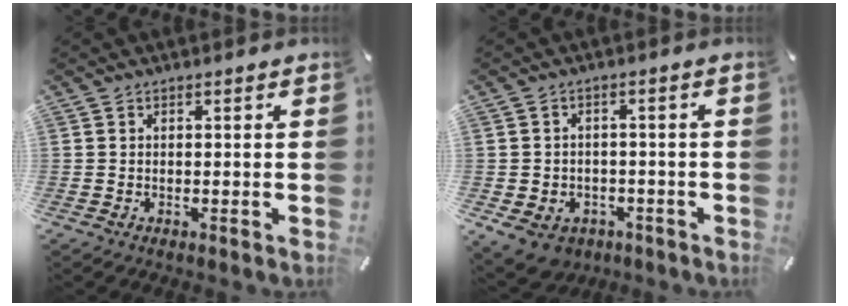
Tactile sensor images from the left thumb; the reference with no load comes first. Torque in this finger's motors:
{"motor_torque": [0.60, 1.69, 0.44, 0.45, 0.06]}